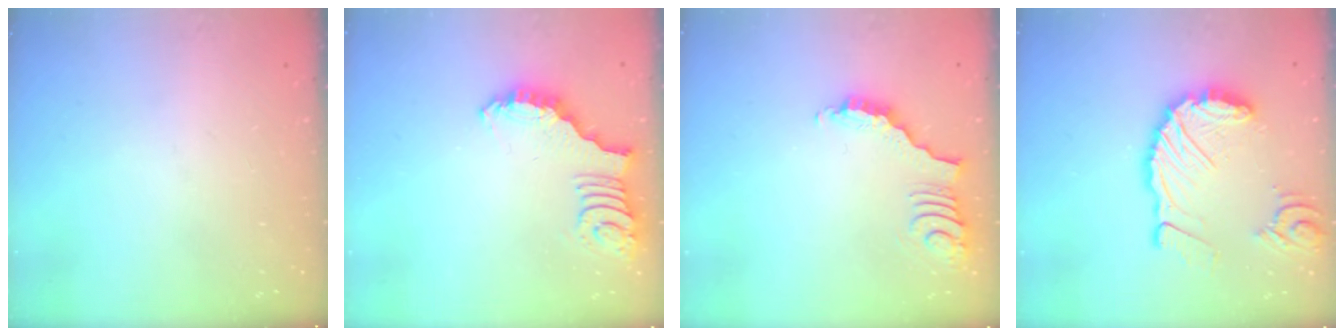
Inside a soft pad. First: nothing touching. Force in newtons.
{"total": 2.5, "press": 2.5, "slide": 0.5}
{"total": 3.9, "press": 3.8, "slide": 0.6}
{"total": 15.4, "press": 15.3, "slide": 1.9}